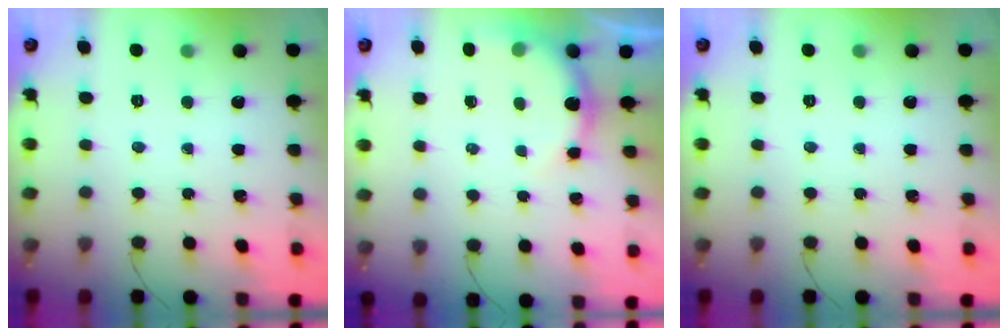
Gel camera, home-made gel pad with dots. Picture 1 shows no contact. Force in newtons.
{"total": 5.3, "press": 5.3, "slide": 0.1}
{"total": 0.0}